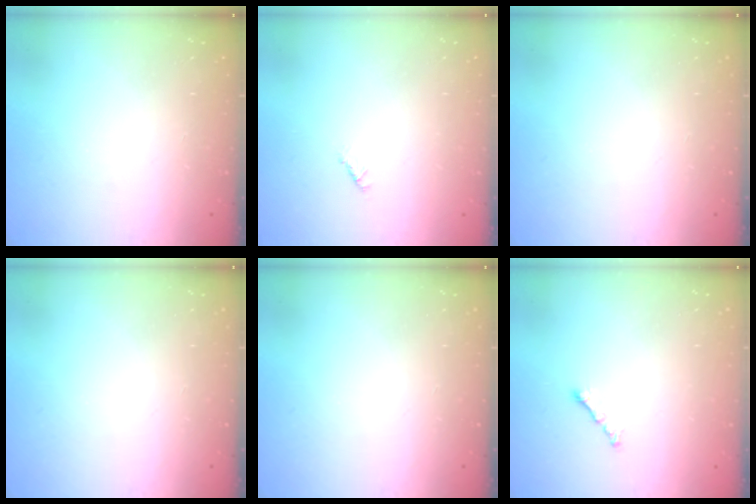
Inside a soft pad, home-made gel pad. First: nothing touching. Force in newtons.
{"total": 0.6, "press": 0.6, "slide": 0.2}
{"total": 0.0}
{"total": 0.0}
{"total": 0.0}
{"total": 1.7, "press": 1.6, "slide": 0.6}